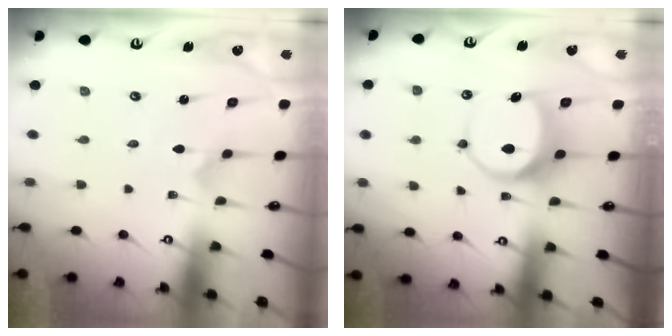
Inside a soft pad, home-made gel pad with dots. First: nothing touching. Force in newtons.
{"total": 7.7, "press": 7.6, "slide": 0.8}